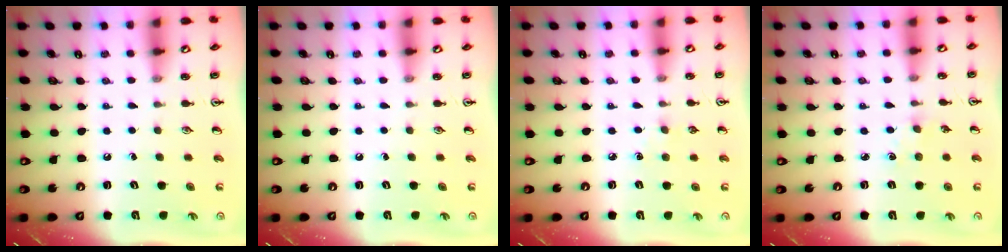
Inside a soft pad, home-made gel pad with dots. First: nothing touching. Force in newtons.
{"total": 0.0}
{"total": 2.8, "press": 2.8, "slide": 0.4}
{"total": 2.8, "press": 2.7, "slide": 0.4}